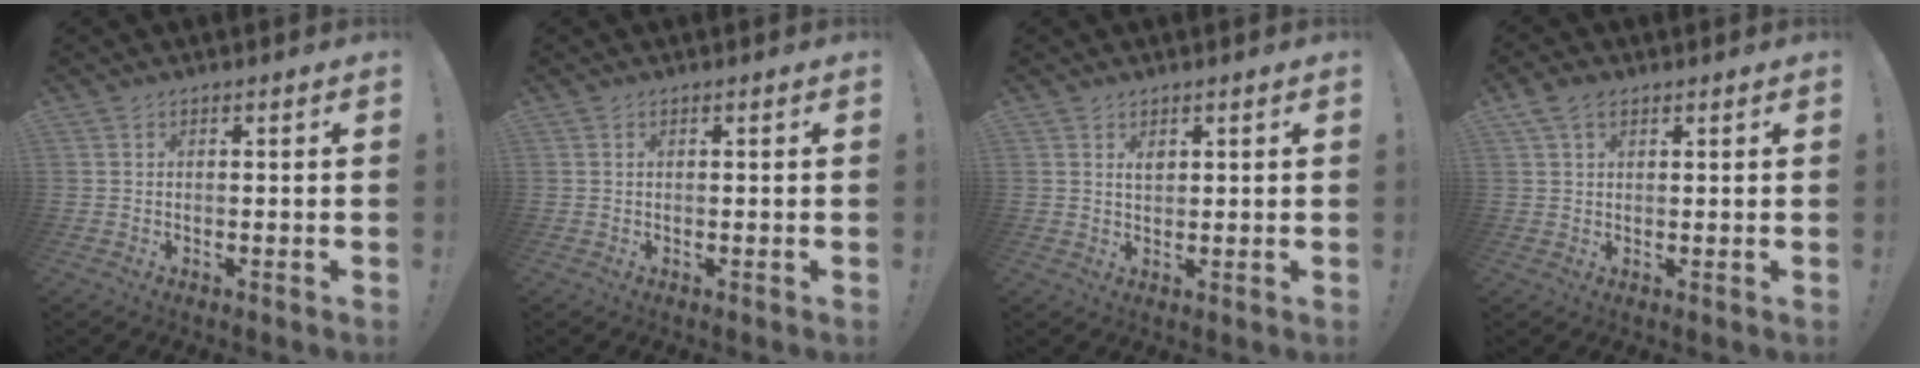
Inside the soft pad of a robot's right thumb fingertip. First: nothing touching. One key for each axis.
{"total": 0.0}
{"total": 1.9, "fx": 1.2, "fy": 1.0, "fz": 1.0, "tx": -0.008, "ty": -0.005, "tz": 0.019}
{"total": 4.6, "fx": 2.3, "fy": 3.1, "fz": 2.6, "tx": -0.046, "ty": 0.000, "tz": 0.045}